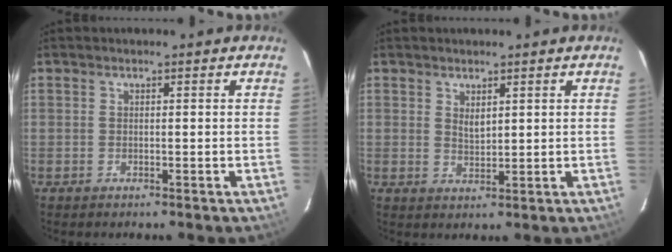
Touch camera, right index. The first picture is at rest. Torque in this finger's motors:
{"motor_torque": [-0.13, 0.05, -0.03, 0.02]}